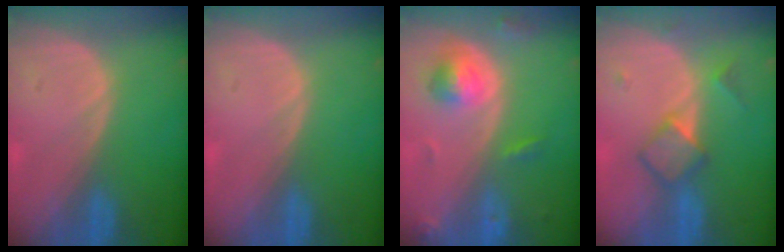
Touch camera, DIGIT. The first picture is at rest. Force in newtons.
{"total": 0.0}
{"total": 5.4, "press": 5.0, "slide": 2.1}
{"total": 4.8, "press": 4.6, "slide": 1.4}